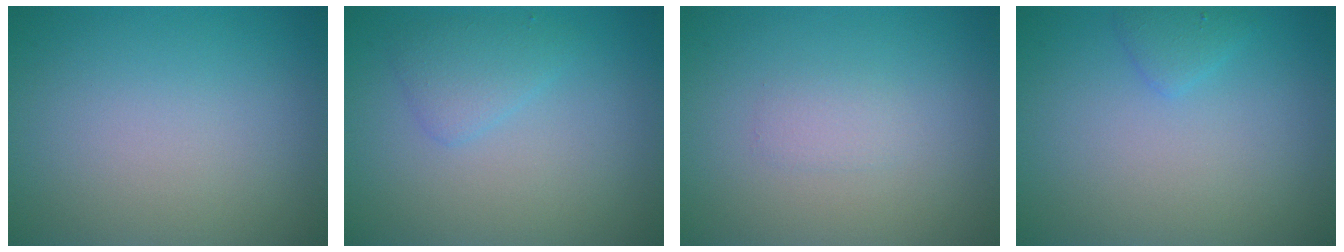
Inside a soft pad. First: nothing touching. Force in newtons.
{"total": 1.9, "press": 1.9, "slide": 0.0}
{"total": 1.0, "press": 1.0, "slide": 0.0}
{"total": 1.2, "press": 1.2, "slide": 0.1}